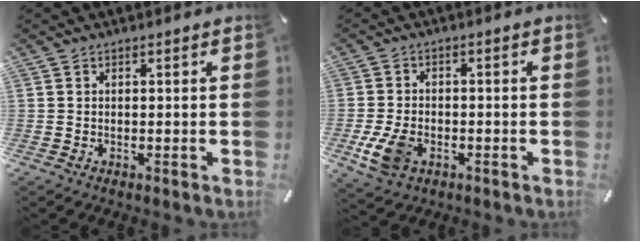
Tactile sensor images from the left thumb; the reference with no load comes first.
{"total": 7.9, "force": [-2.9, 5.4, 5.0], "torque": [-0.122, 0.005, -0.054]}